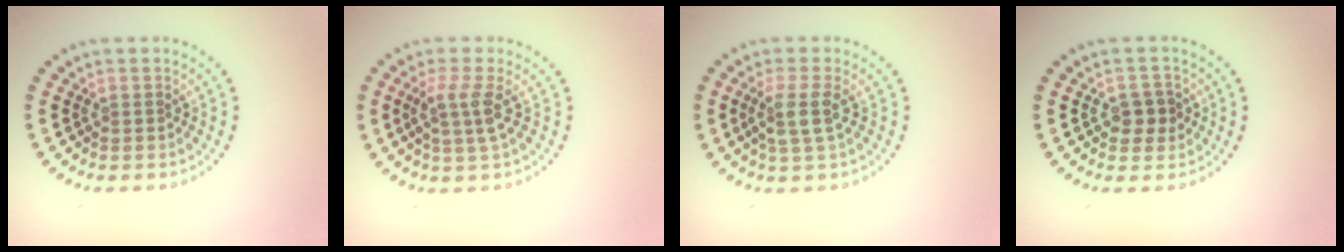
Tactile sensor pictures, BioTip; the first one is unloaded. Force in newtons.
{"total": 2.5, "press": 2.0, "slide": 1.6}
{"total": 2.4, "press": 2.0, "slide": 1.3}
{"total": 2.2, "press": 2.1, "slide": 0.4}